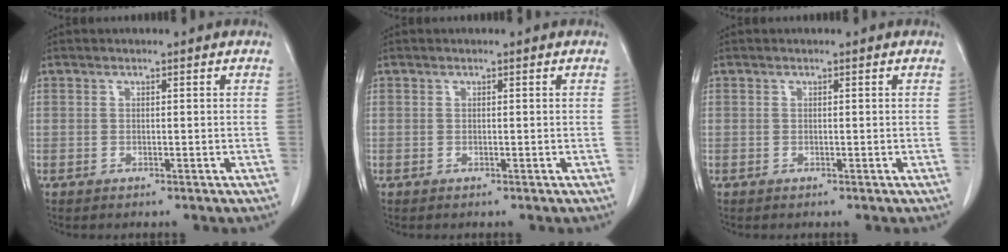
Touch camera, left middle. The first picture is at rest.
{"total": 0.0}
{"total": 0.0}